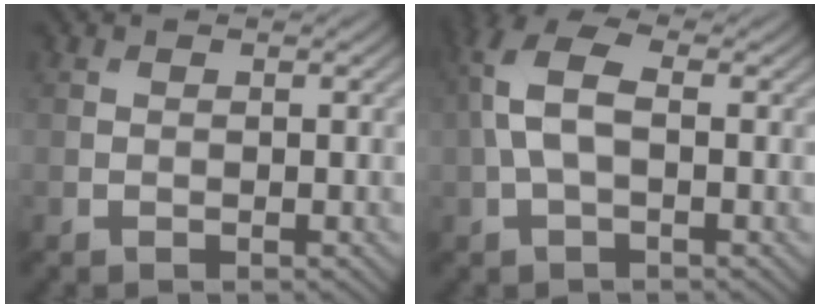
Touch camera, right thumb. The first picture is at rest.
{"total": 6.9, "force": [0.4, 3.4, 6.0], "torque": [-0.149, 0.020, -0.002]}